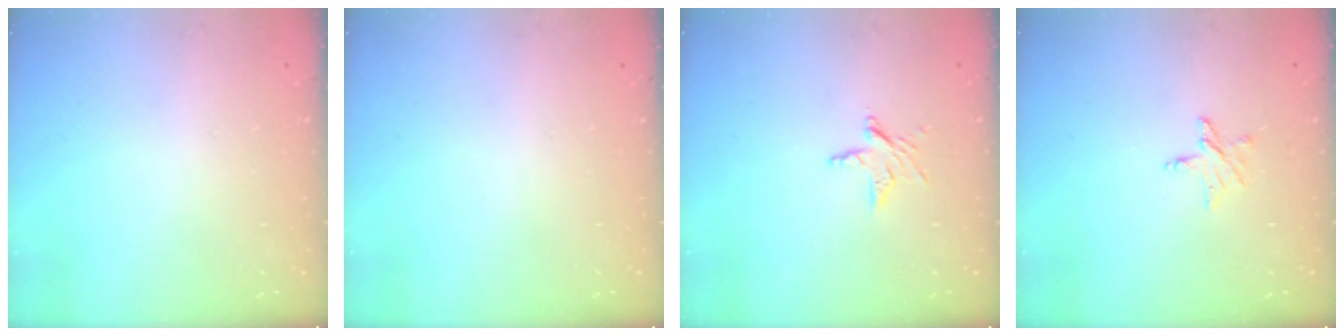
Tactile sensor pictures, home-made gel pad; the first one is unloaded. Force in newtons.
{"total": 0.0}
{"total": 5.1, "press": 5.0, "slide": 0.5}
{"total": 5.1, "press": 5.1, "slide": 0.6}